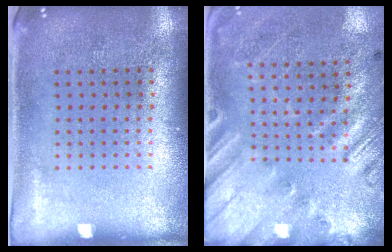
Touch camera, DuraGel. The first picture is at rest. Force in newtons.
{"total": 2.6, "press": 1.9, "slide": 1.8}